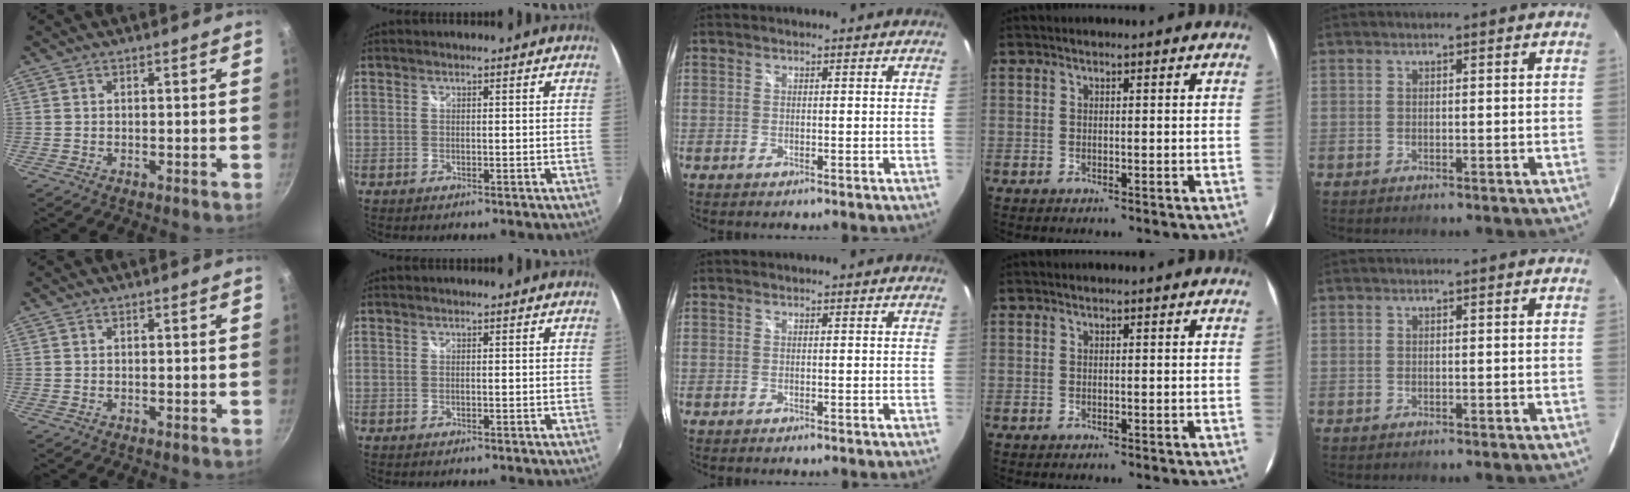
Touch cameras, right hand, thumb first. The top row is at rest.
{}